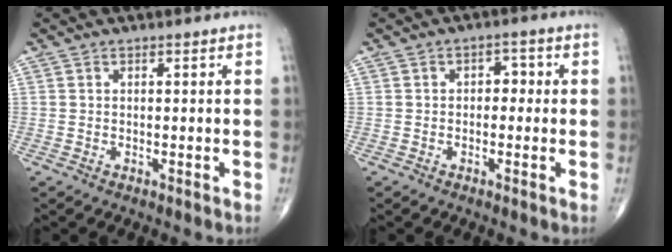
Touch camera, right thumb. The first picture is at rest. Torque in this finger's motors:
{"motor_torque": [-0.45, 0.06, 0.12, 0.38, 0.07]}